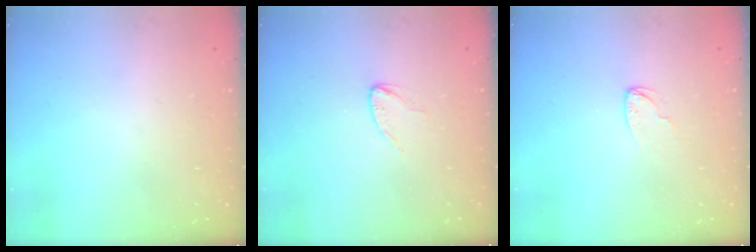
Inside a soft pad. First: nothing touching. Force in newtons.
{"total": 2.3, "press": 2.3, "slide": 0.2}
{"total": 3.1, "press": 3.0, "slide": 0.3}